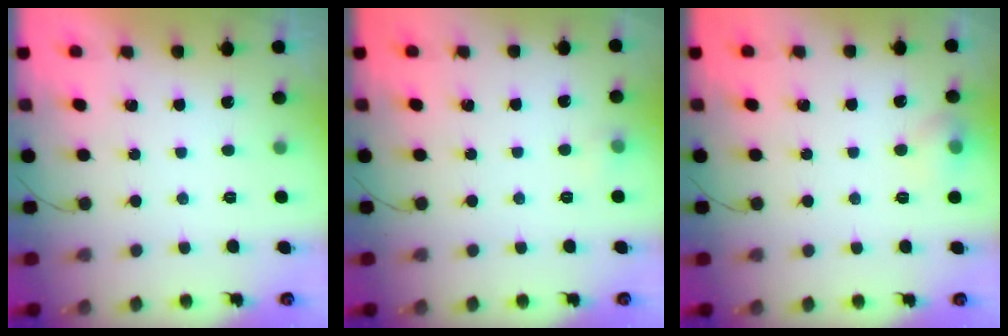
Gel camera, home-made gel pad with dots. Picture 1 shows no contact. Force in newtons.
{"total": 4.9, "press": 4.7, "slide": 1.3}
{"total": 7.1, "press": 7.0, "slide": 1.4}